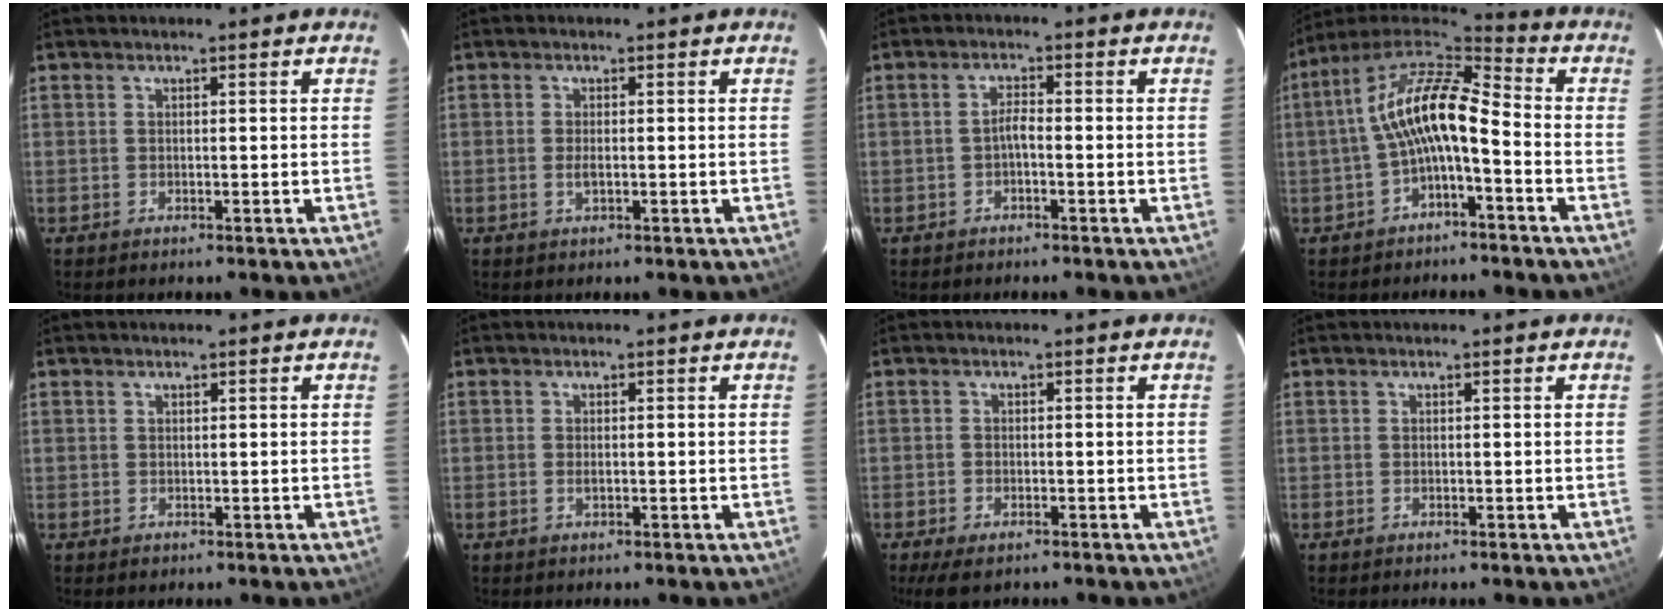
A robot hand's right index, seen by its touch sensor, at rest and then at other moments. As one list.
[{"total": 1.5, "force": [-0.3, 0.5, 1.4], "torque": [-0.029, 0.000, -0.006]}, {"total": 1.8, "force": [-0.9, 0.4, 1.5], "torque": [-0.030, 0.007, -0.018]}, {"total": 12.7, "force": [-2.4, 4.5, 11.7], "torque": [-0.231, 0.021, -0.050]}, {"total": 0.8, "force": [0.2, 0.8, 0.0], "torque": [0.005, 0.003, 0.003]}, {"total": 0.9, "force": [-0.2, 0.3, 0.8], "torque": [-0.016, 0.001, -0.004]}, {"total": 4.7, "force": [-3.2, 2.0, 2.8], "torque": [-0.063, -0.018, -0.054]}, {"total": 0.0}]